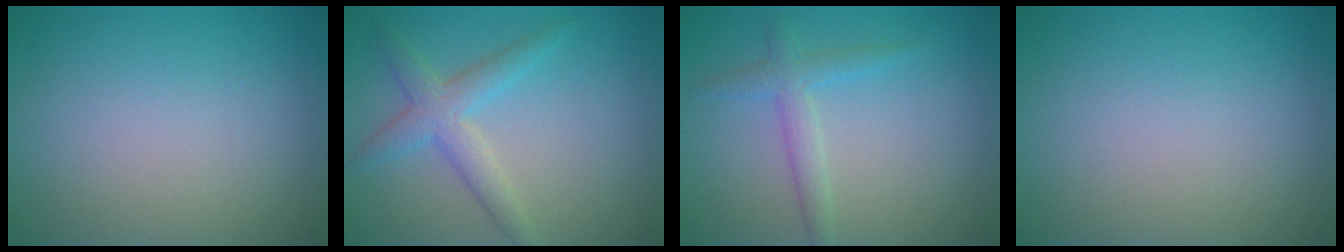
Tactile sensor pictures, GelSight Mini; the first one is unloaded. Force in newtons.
{"total": 3.4, "press": 3.4, "slide": 0.1}
{"total": 2.3, "press": 2.3, "slide": 0.1}
{"total": 0.0}